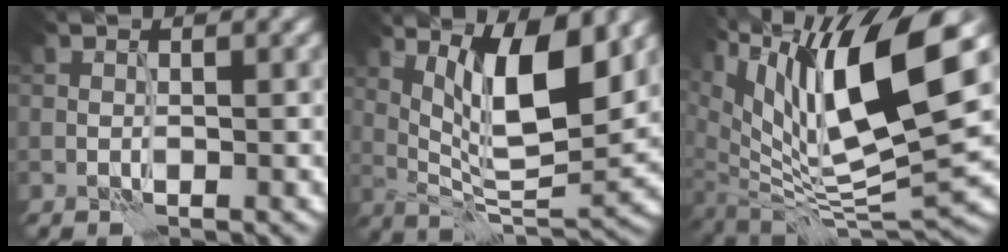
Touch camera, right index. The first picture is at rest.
{"total": 9.4, "force": [3.8, 2.5, 8.2], "torque": [-0.130, -0.007, 0.070]}
{"total": 14.0, "force": [5.0, 4.6, 12.3], "torque": [-0.219, -0.001, 0.093]}